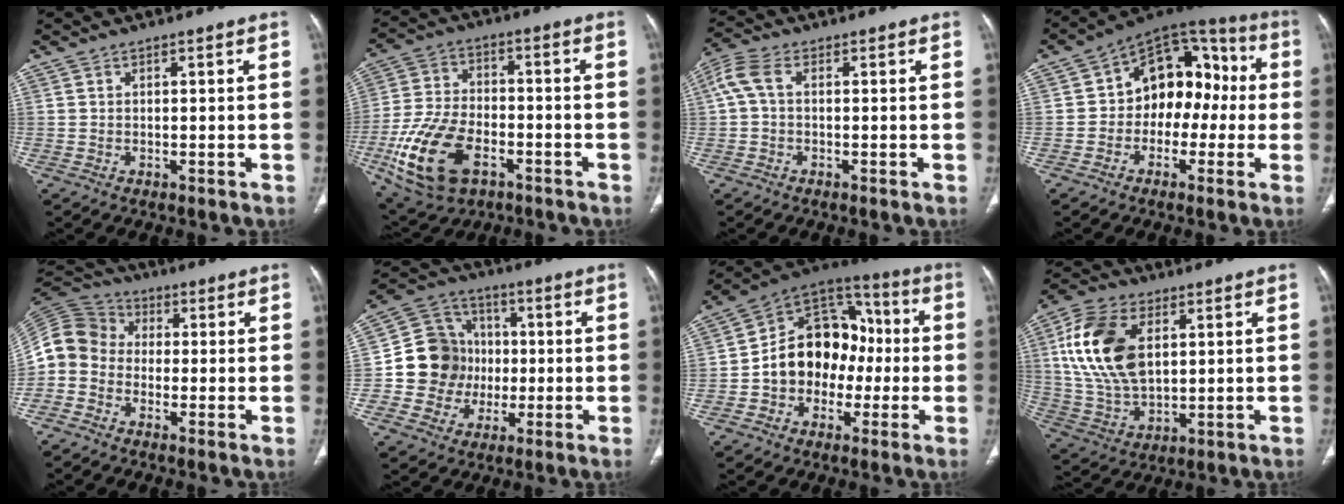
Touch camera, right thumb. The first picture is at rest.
{"total": 16.7, "force": [-6.5, 10.5, 11.3], "torque": [-0.229, 0.021, -0.111]}
{"total": 4.3, "force": [0.8, 2.8, 3.1], "torque": [-0.088, 0.017, 0.007]}
{"total": 15.0, "force": [-0.7, 10.8, 10.4], "torque": [-0.093, 0.055, -0.026]}
{"total": 9.3, "force": [-1.6, 8.5, 3.4], "torque": [-0.065, 0.040, -0.050]}
{"total": 13.1, "force": [-0.3, 12.6, 3.7], "torque": [-0.024, 0.029, -0.007]}
{"total": 16.0, "force": [-1.5, 13.1, 9.1], "torque": [-0.096, 0.050, -0.034]}
{"total": 17.0, "force": [4.2, 10.3, 12.9], "torque": [-0.250, -0.005, 0.085]}